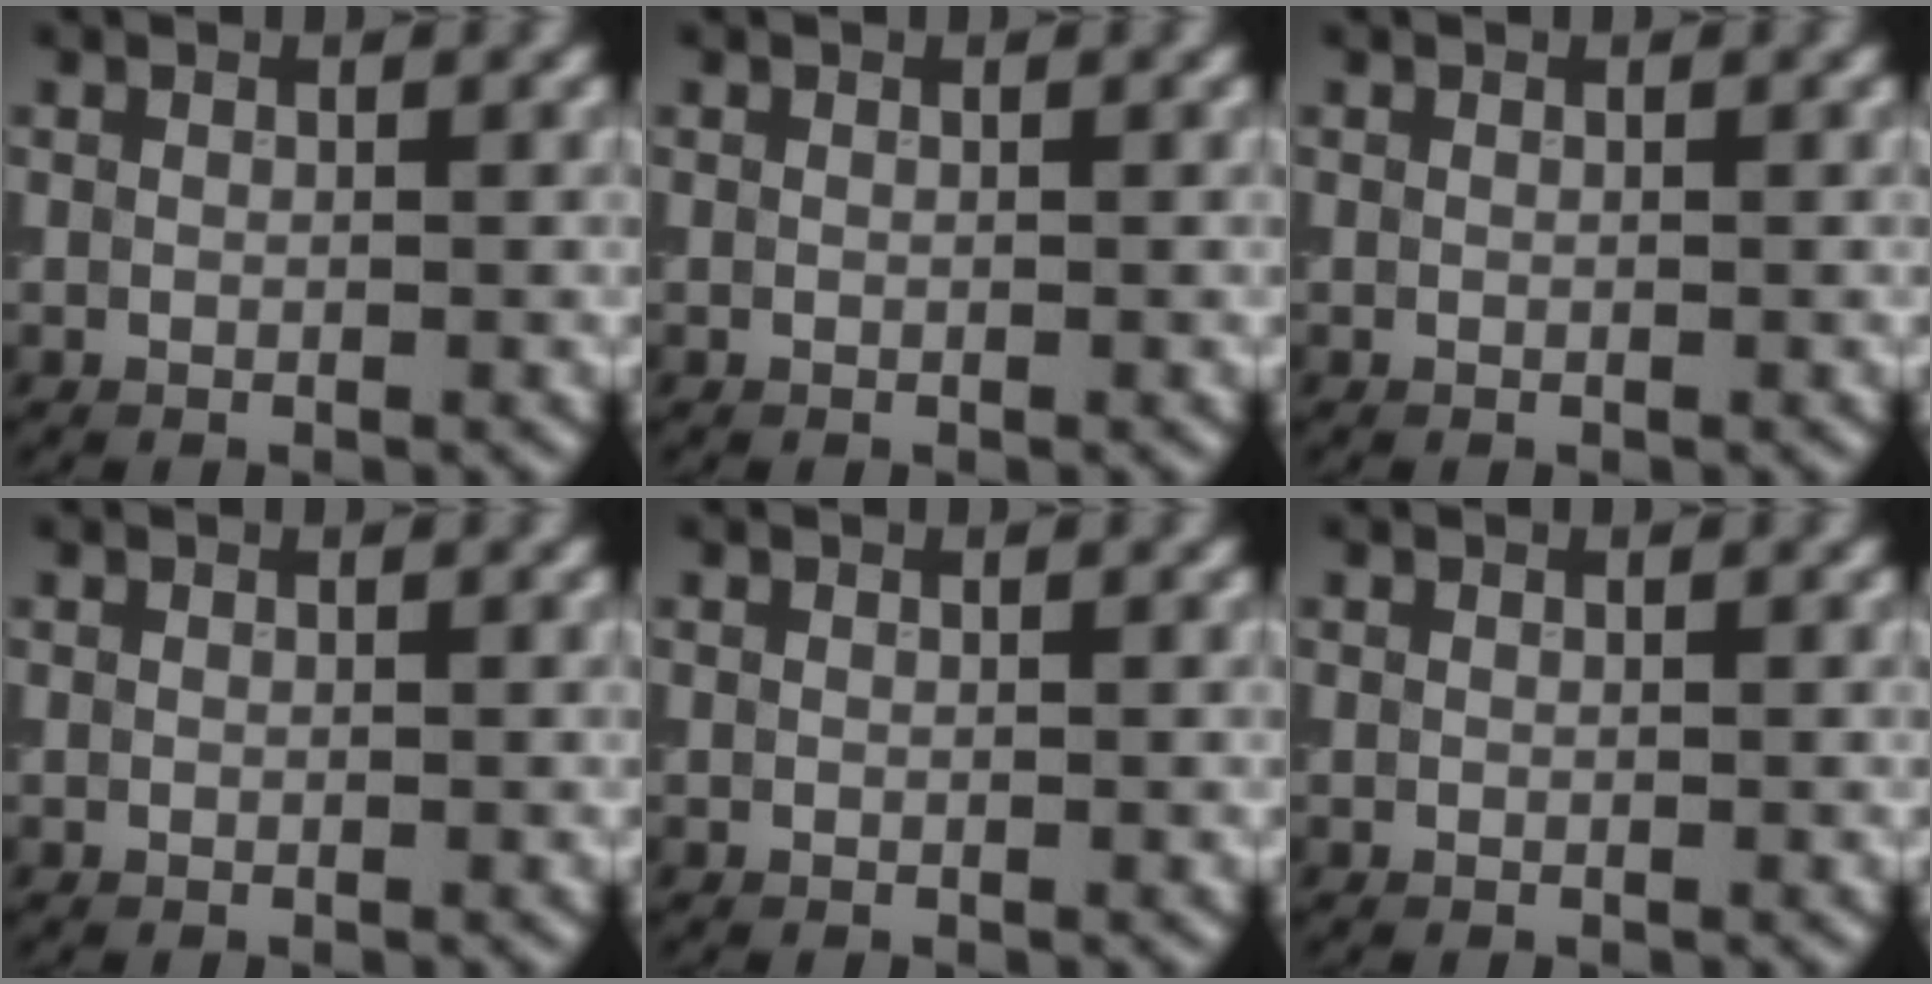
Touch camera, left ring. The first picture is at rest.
{"total": 0.0}
{"total": 0.0}
{"total": 0.0}
{"total": 0.0}
{"total": 0.0}